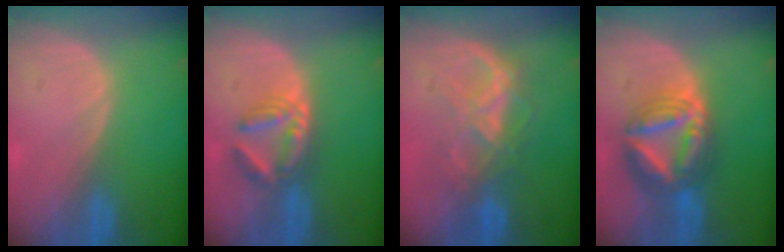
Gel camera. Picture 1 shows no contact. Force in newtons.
{"total": 6.2, "press": 5.7, "slide": 2.5}
{"total": 6.4, "press": 6.4, "slide": 0.8}
{"total": 9.1, "press": 9.0, "slide": 0.8}